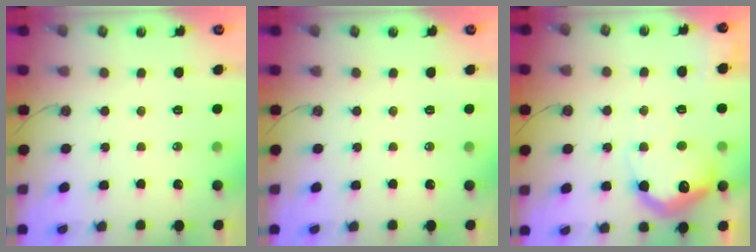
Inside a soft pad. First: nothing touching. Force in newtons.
{"total": 0.0}
{"total": 20.9, "press": 20.9, "slide": 1.4}